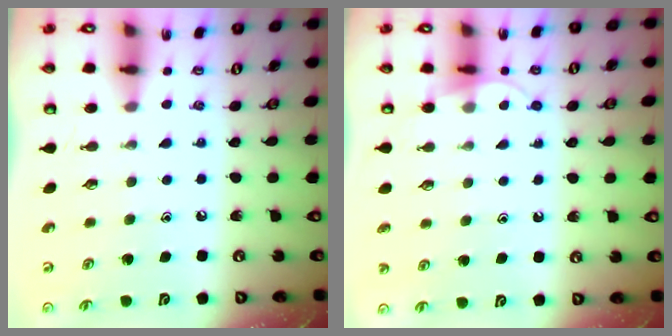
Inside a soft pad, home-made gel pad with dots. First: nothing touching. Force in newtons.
{"total": 3.9, "press": 3.9, "slide": 0.3}